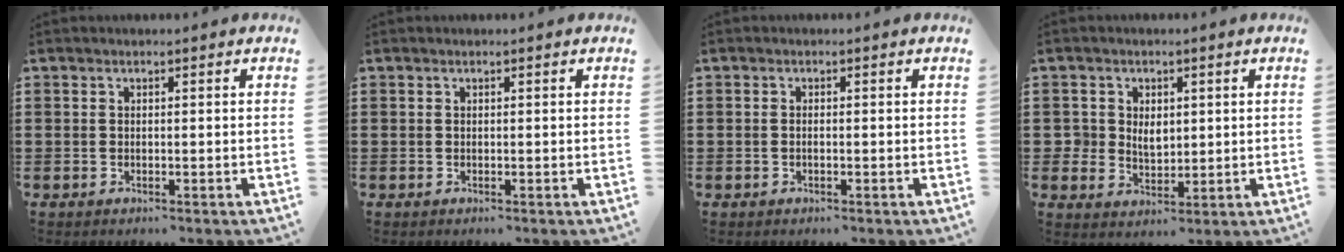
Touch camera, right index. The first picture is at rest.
{"total": 0.0}
{"total": 0.6, "force": [-0.1, 0.1, 0.5], "torque": [-0.011, -0.003, -0.002]}
{"total": 3.8, "force": [0.7, 3.1, 2.1], "torque": [-0.052, 0.010, 0.012]}